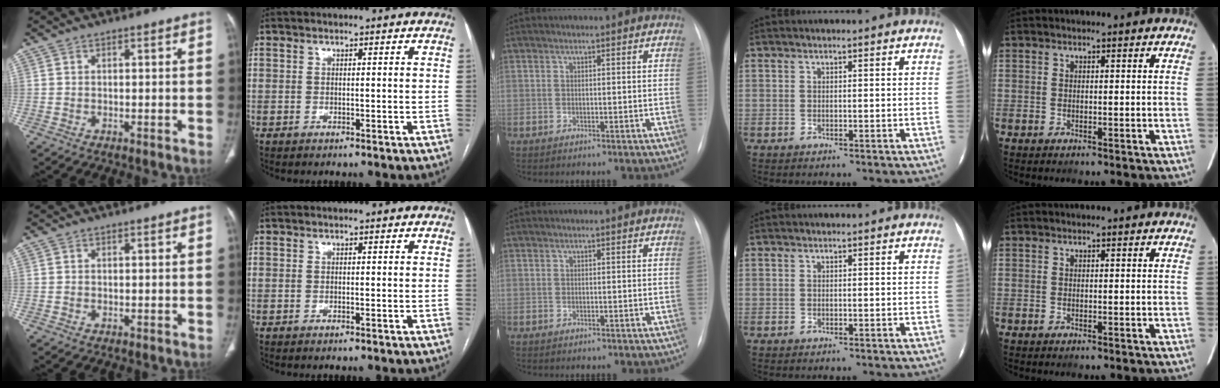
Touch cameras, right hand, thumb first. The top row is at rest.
{}